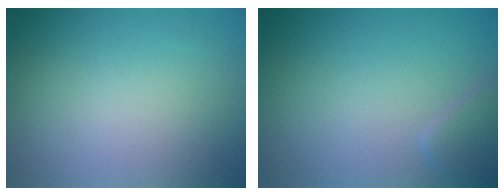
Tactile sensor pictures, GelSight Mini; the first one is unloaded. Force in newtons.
{"total": 1.9, "press": 1.9, "slide": 0.1}